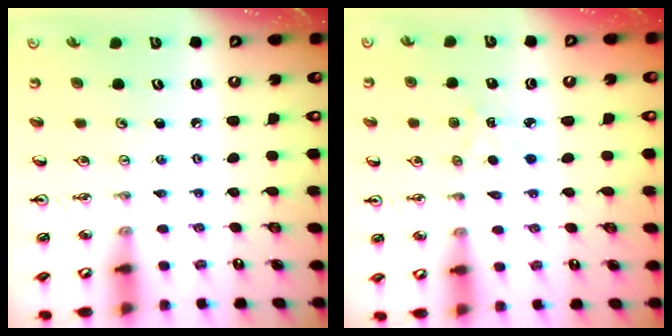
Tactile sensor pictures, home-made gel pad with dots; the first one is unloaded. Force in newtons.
{"total": 3.5, "press": 3.5, "slide": 0.4}